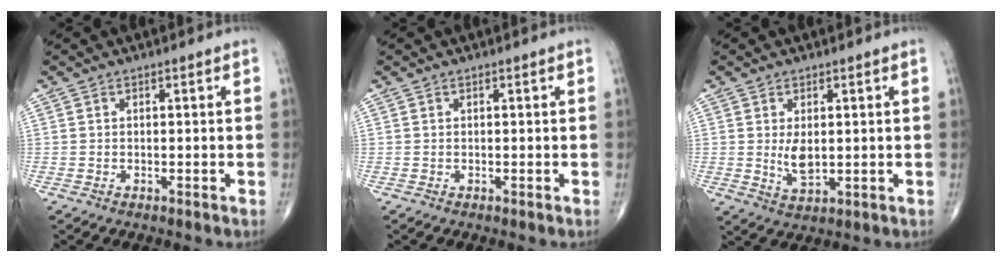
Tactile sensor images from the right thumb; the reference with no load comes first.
{"total": 0.0}
{"total": 4.4, "force": [0.4, 2.3, 3.7], "torque": [-0.061, -0.013, 0.016]}